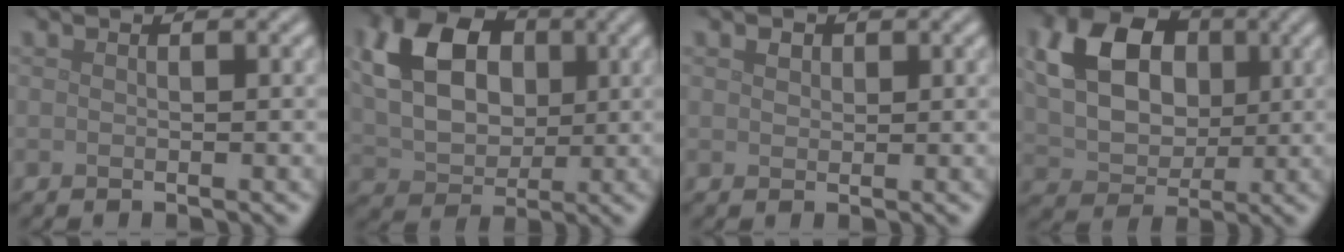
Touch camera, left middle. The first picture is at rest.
{"total": 10.1, "force": [2.5, 7.3, 6.6], "torque": [-0.148, 0.023, 0.038]}
{"total": 1.0, "force": [0.5, 0.8, 0.3], "torque": [-0.007, -0.001, 0.009]}
{"total": 12.2, "force": [3.3, 9.5, 6.9], "torque": [-0.138, 0.033, 0.061]}